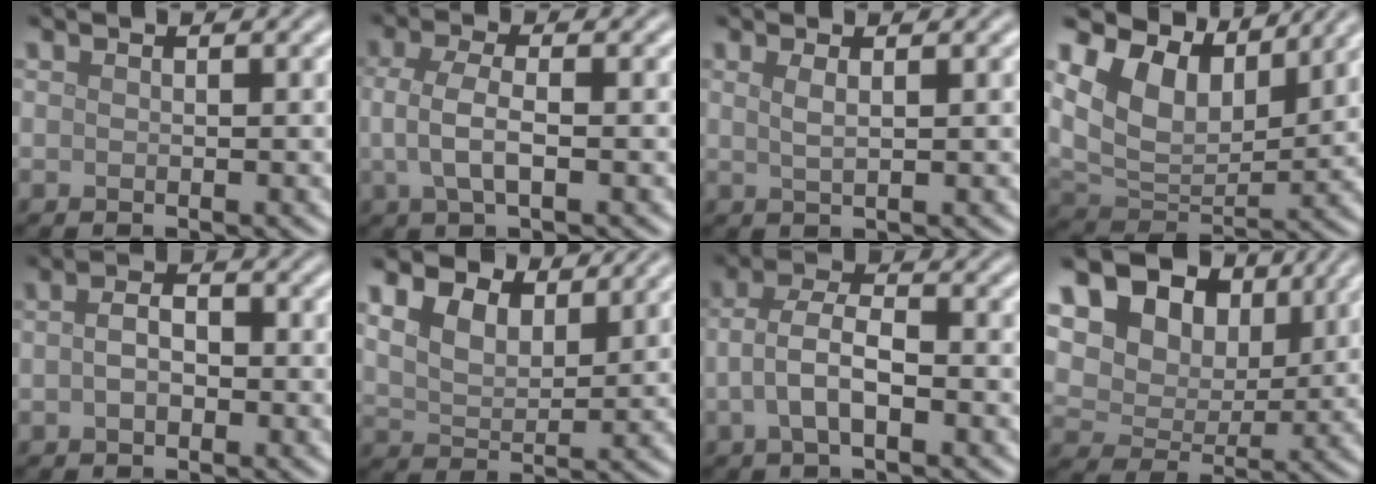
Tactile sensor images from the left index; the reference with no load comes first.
{"total": 3.2, "force": [-0.2, 1.2, 3.0], "torque": [-0.065, -0.001, -0.006]}
{"total": 1.5, "force": [0.6, 0.6, 1.2], "torque": [-0.018, 0.002, 0.009]}
{"total": 8.8, "force": [5.1, 4.7, 5.4], "torque": [-0.108, 0.004, 0.094]}
{"total": 2.4, "force": [-0.3, 1.5, 1.9], "torque": [-0.039, 0.005, -0.008]}
{"total": 5.4, "force": [3.6, 2.7, 3.0], "torque": [-0.068, 0.007, 0.045]}
{"total": 3.9, "force": [-1.0, 1.6, 3.3], "torque": [-0.072, 0.004, -0.025]}
{"total": 16.0, "force": [7.9, 11.2, 8.2], "torque": [-0.166, 0.036, 0.147]}